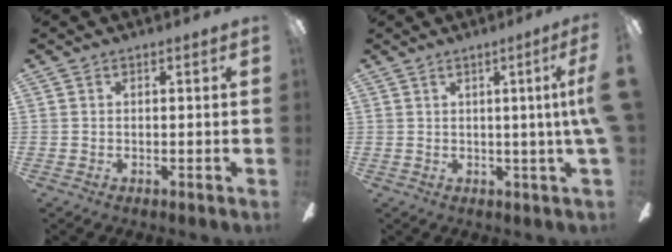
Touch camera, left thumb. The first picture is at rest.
{"total": 6.6, "force": [1.3, -0.2, 6.4], "torque": [-0.098, -0.010, 0.018]}